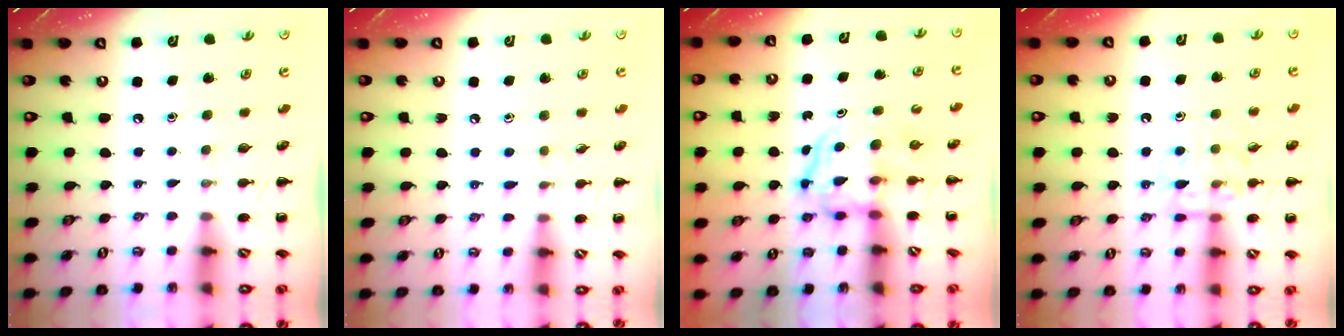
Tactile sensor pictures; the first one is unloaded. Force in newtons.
{"total": 4.8, "press": 4.4, "slide": 1.8}
{"total": 3.8, "press": 3.8, "slide": 0.4}
{"total": 11.1, "press": 11.0, "slide": 1.2}